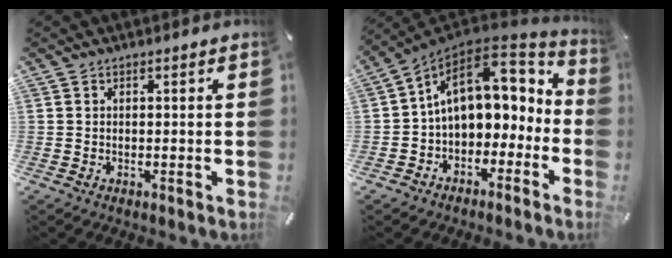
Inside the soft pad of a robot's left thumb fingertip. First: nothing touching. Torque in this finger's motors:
{"motor_torque": [0.05, 1.78, 0.77, -0.23, 0.24]}